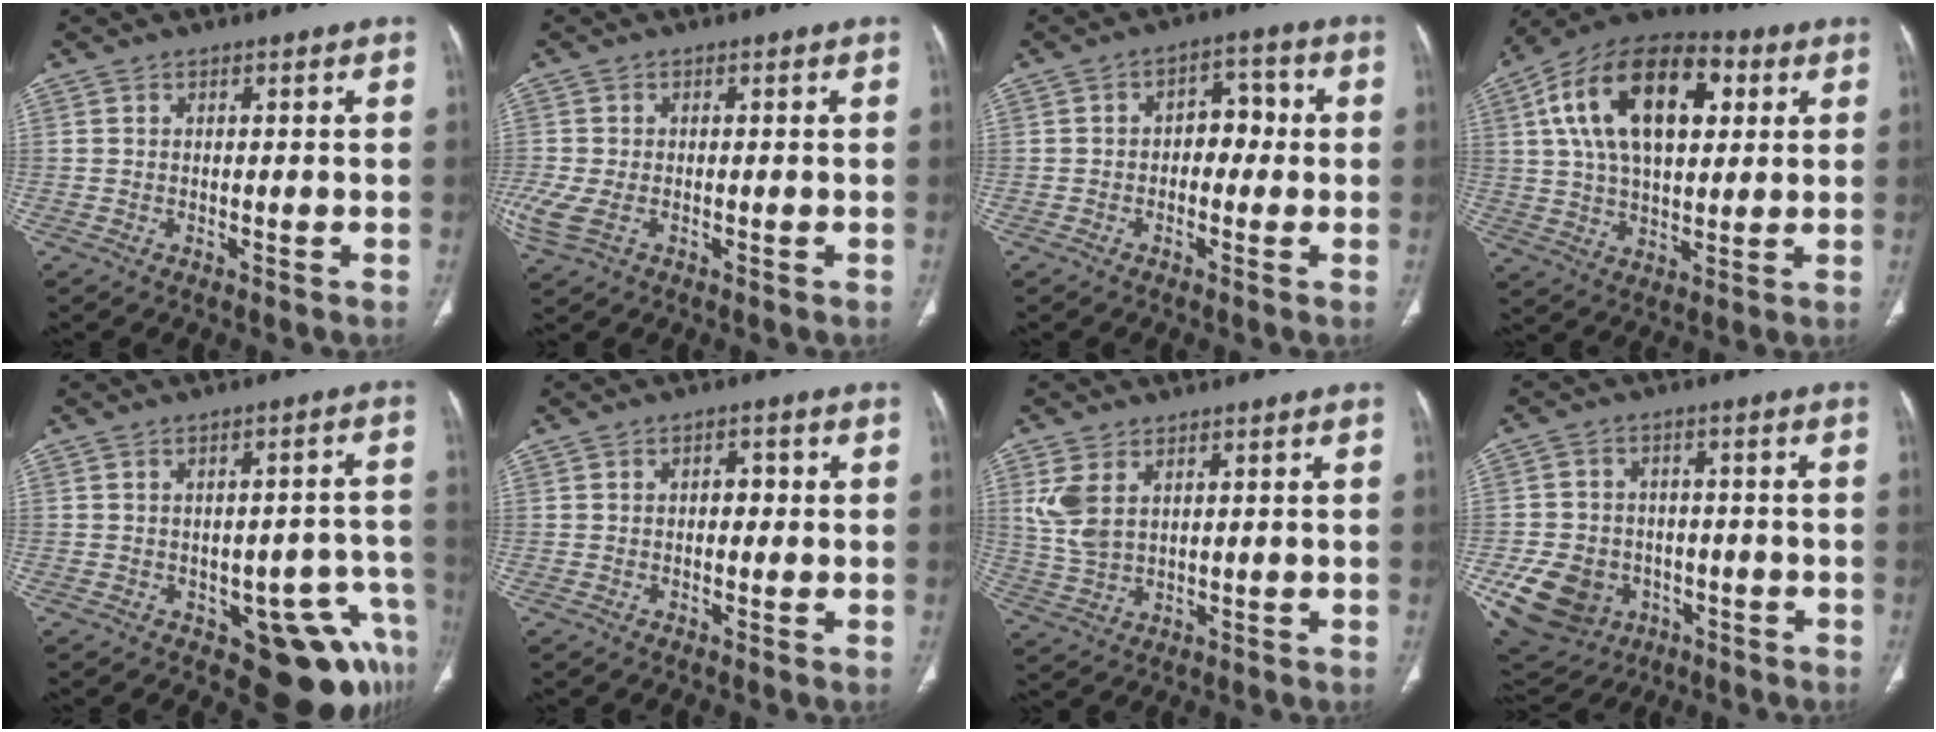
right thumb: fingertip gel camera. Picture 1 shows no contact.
{"total": 5.4, "force": [-1.4, 3.2, 4.1], "torque": [-0.117, -0.003, -0.023]}
{"total": 5.8, "force": [-0.2, 4.0, 4.2], "torque": [-0.033, 0.024, -0.012]}
{"total": 22.7, "force": [6.6, 12.4, 17.8], "torque": [-0.292, 0.010, 0.105]}
{"total": 12.4, "force": [-6.6, 5.9, 8.7], "torque": [-0.056, 0.044, -0.080]}
{"total": 2.7, "force": [0.2, 1.8, 2.0], "torque": [-0.021, 0.011, 0.000]}
{"total": 6.6, "force": [2.5, 3.8, 4.8], "torque": [-0.109, -0.004, 0.062]}
{"total": 14.7, "force": [-5.1, 12.0, 6.8], "torque": [-0.128, 0.020, -0.065]}